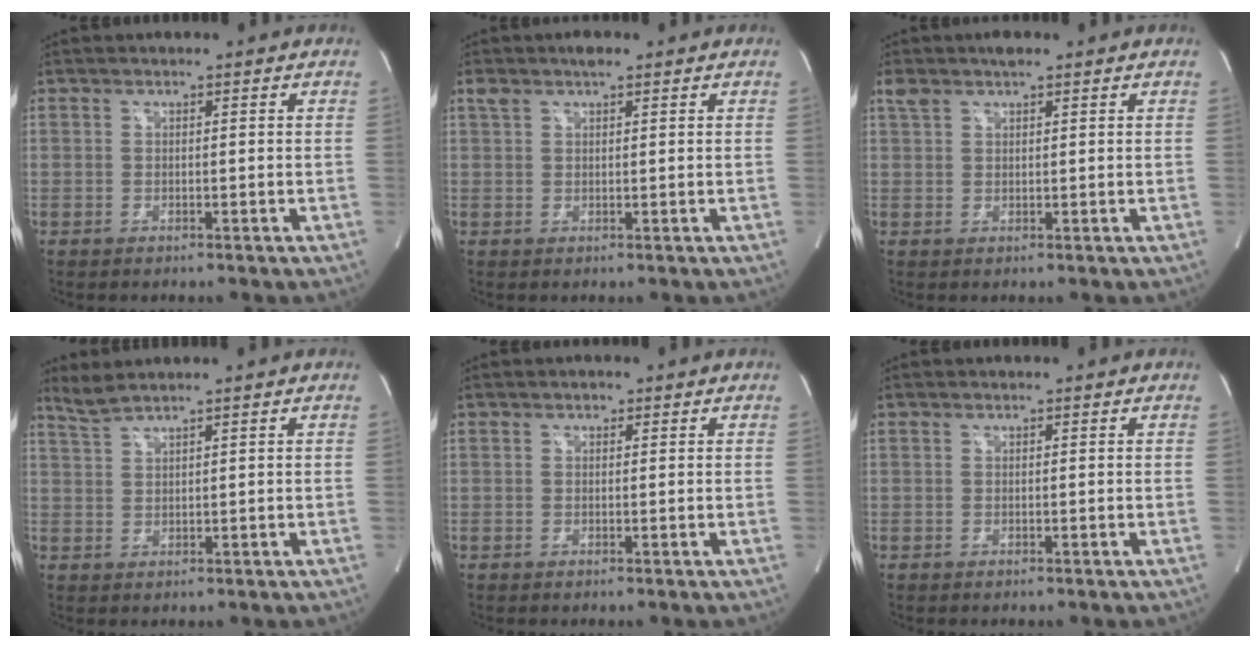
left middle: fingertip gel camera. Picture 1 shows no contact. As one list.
[{"total": 3.0, "force": [2.1, 0.8, 1.9], "torque": [-0.046, 0.018, 0.041]}, {"total": 3.5, "force": [2.6, 1.0, 2.2], "torque": [-0.054, 0.020, 0.053]}, {"total": 2.6, "force": [2.4, -0.7, 0.8], "torque": [-0.027, 0.007, 0.058]}, {"total": 0.8, "force": [0.5, 0.4, 0.5], "torque": [-0.013, 0.006, 0.009]}, {"total": 0.0}]